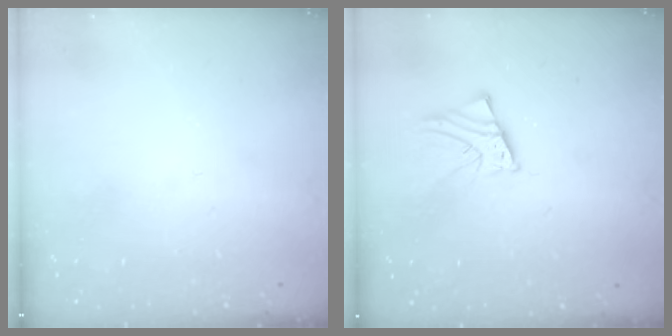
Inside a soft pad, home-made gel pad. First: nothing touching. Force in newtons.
{"total": 2.3, "press": 2.3, "slide": 0.3}